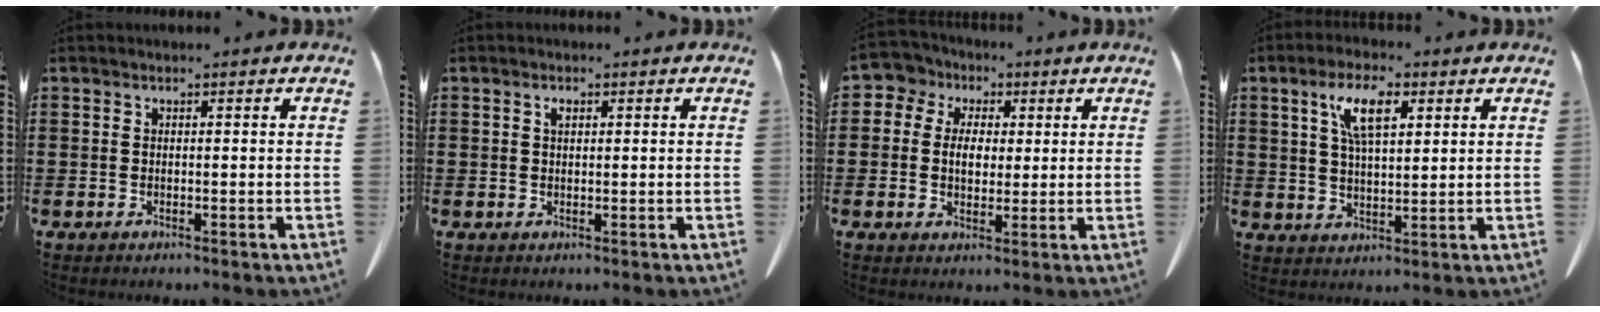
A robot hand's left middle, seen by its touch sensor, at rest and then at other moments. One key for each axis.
{"total": 1.1, "fx": 0.5, "fy": 0.6, "fz": 0.8, "tx": -0.019, "ty": 0.002, "tz": 0.009}
{"total": 4.8, "fx": 0.7, "fy": 4.4, "fz": 1.8, "tx": -0.066, "ty": 0.004, "tz": 0.004}
{"total": 7.8, "fx": 3.6, "fy": 2.9, "fz": 6.3, "tx": -0.127, "ty": 0.007, "tz": 0.060}